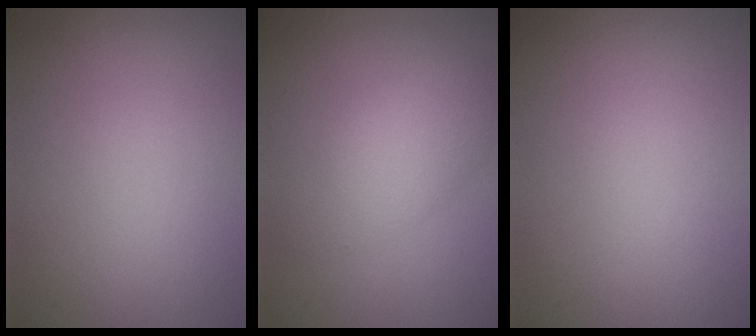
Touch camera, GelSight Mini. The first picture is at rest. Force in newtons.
{"total": 3.5, "press": 3.5, "slide": 0.2}
{"total": 0.0}